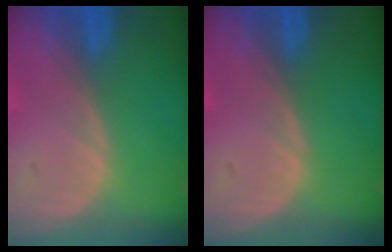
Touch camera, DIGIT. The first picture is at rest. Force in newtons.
{"total": 0.0}